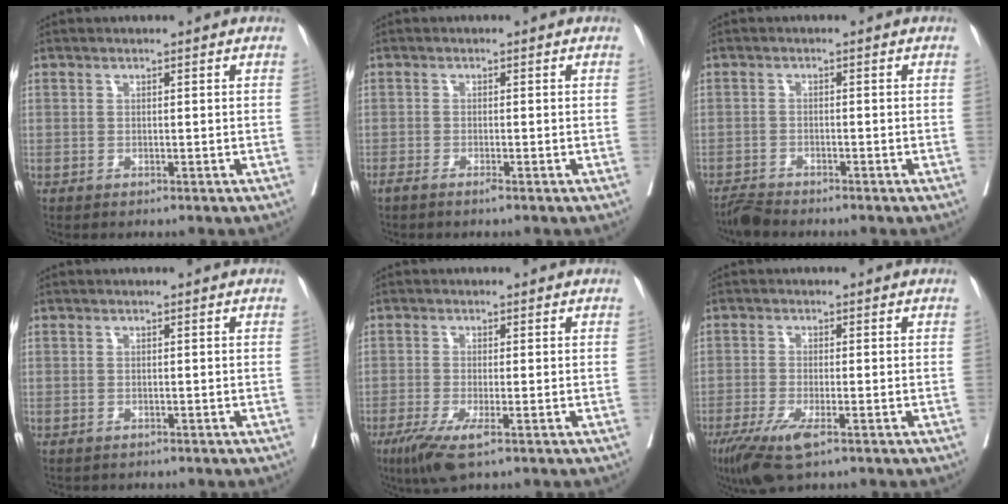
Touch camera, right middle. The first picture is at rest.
{"total": 1.2, "force": [-0.9, 0.0, 0.8], "torque": [-0.012, -0.001, -0.014]}
{"total": 2.2, "force": [-2.2, -0.2, 0.1], "torque": [-0.003, -0.012, -0.042]}
{"total": 0.9, "force": [-0.8, 0.4, 0.1], "torque": [-0.018, -0.002, -0.013]}
{"total": 5.0, "force": [-2.7, 0.6, 4.2], "torque": [-0.079, -0.016, -0.047]}
{"total": 6.0, "force": [-3.5, 1.0, 4.8], "torque": [-0.092, -0.018, -0.062]}